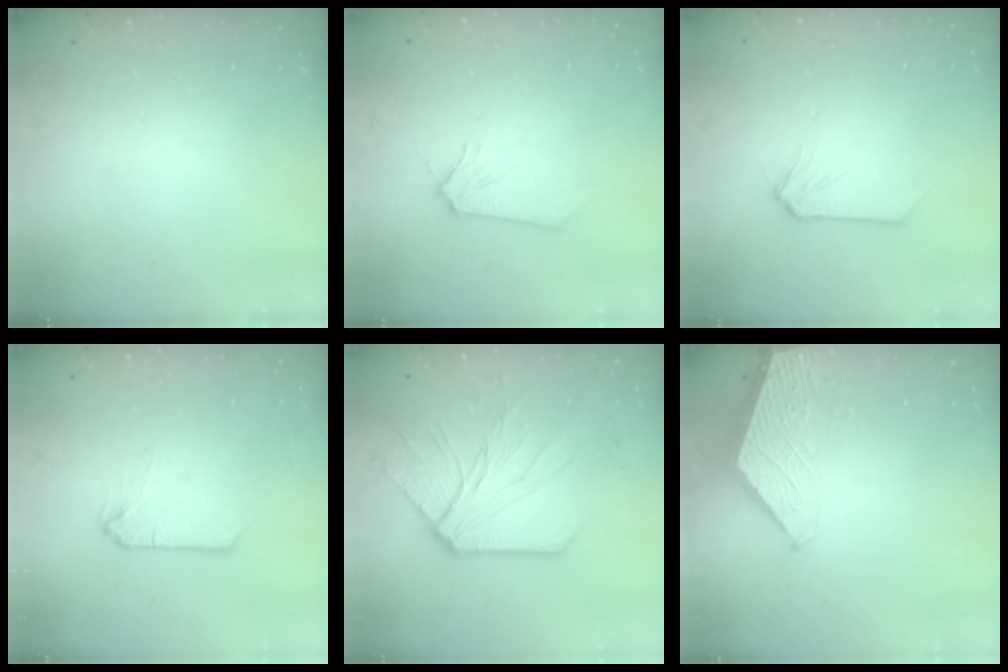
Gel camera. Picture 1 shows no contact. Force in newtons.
{"total": 0.6, "press": 0.6, "slide": 0.1}
{"total": 0.8, "press": 0.8, "slide": 0.1}
{"total": 0.8, "press": 0.8, "slide": 0.2}
{"total": 9.9, "press": 9.8, "slide": 1.3}
{"total": 1.6, "press": 1.6, "slide": 0.2}